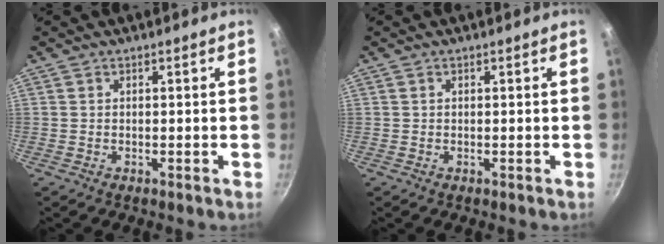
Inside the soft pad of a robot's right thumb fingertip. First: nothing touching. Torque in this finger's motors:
{"motor_torque": [-0.38, 0.01, -0.48, 0.36, 0.04]}